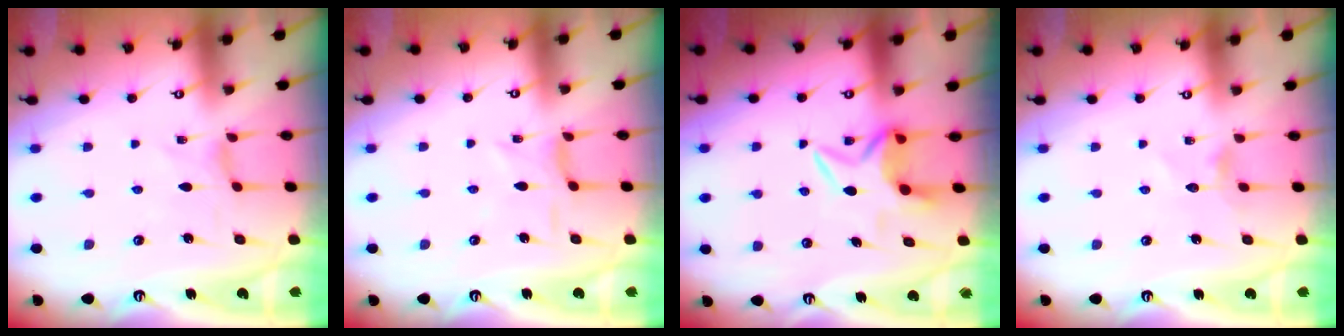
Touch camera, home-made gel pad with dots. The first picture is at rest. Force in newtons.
{"total": 2.3, "press": 2.3, "slide": 0.5}
{"total": 6.6, "press": 6.5, "slide": 1.0}
{"total": 3.4, "press": 3.4, "slide": 0.3}